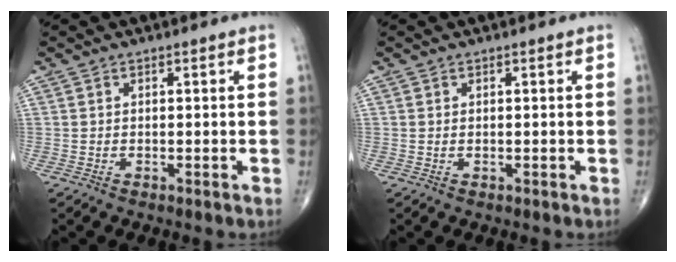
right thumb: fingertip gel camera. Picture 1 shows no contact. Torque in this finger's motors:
{"motor_torque": [-0.26, 0.03, -0.07, 0.19, 0.04]}